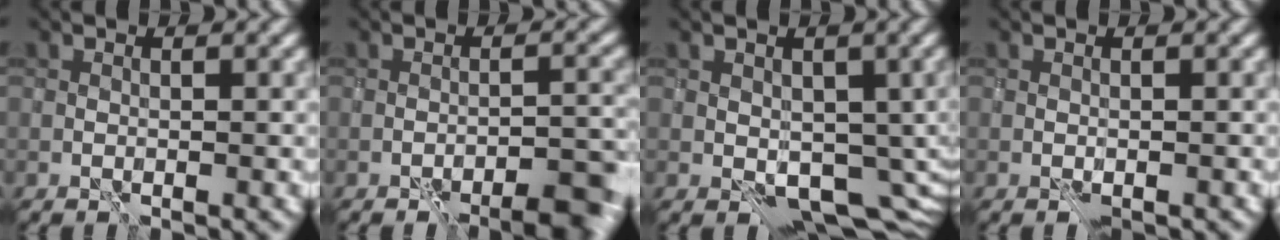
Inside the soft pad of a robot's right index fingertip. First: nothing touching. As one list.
[{"total": 5.7, "force": [-4.6, 1.5, 3.0], "torque": [-0.035, 0.011, -0.056]}, {"total": 6.5, "force": [-1.3, 4.4, 4.7], "torque": [-0.057, -0.010, -0.018]}, {"total": 1.0, "force": [-0.9, 0.4, 0.4], "torque": [-0.009, 0.001, -0.013]}]